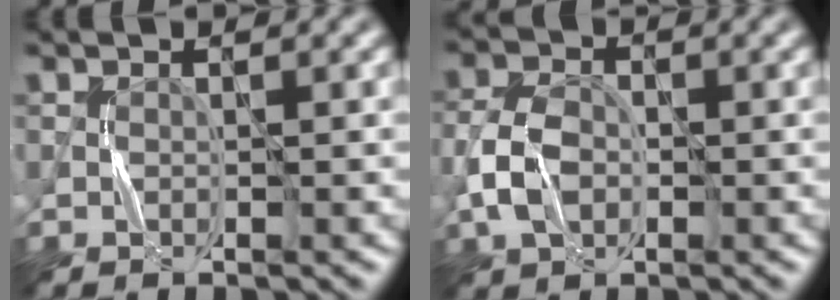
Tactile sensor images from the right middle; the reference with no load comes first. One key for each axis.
{"total": 4.2, "fx": -1.0, "fy": 3.1, "fz": 2.7, "tx": -0.061, "ty": 0.003, "tz": -0.024}